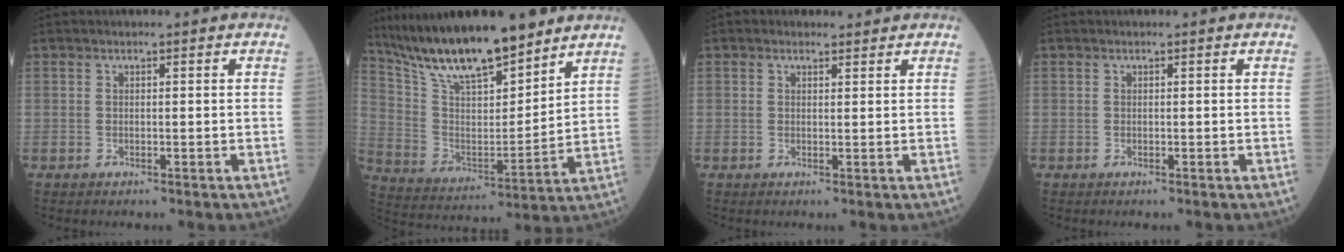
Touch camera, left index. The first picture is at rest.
{"total": 17.5, "force": [14.4, 3.5, 9.4], "torque": [-0.170, 0.000, 0.267]}
{"total": 1.0, "force": [0.7, 0.6, 0.1], "torque": [-0.006, 0.001, 0.009]}
{"total": 0.0}